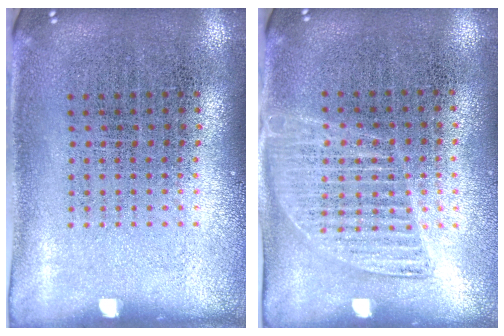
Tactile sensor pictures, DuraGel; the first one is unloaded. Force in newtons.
{"total": 1.4, "press": 1.3, "slide": 0.5}